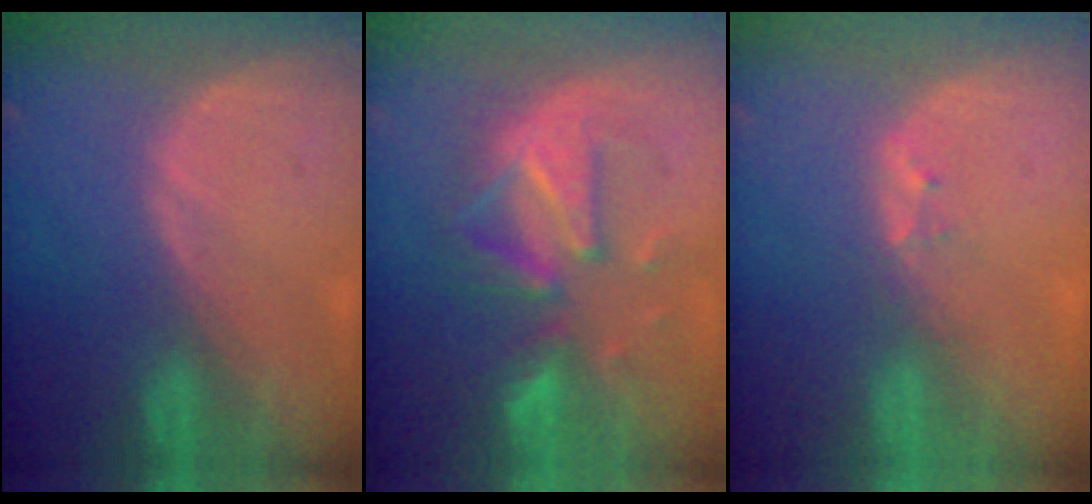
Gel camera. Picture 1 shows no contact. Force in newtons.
{"total": 9.5, "press": 9.0, "slide": 3.0}
{"total": 1.7, "press": 1.5, "slide": 0.9}